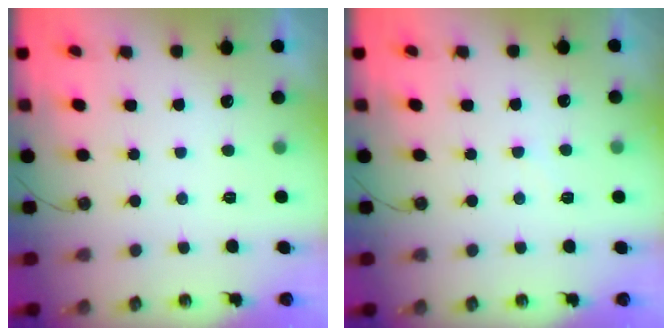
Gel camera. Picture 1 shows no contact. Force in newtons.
{"total": 3.1, "press": 3.1, "slide": 0.4}